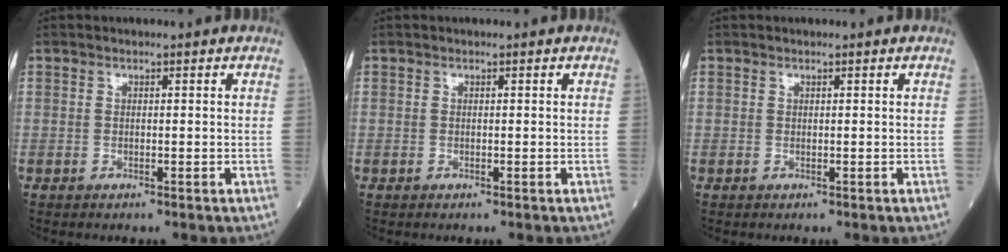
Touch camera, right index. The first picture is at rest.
{"total": 0.0}
{"total": 0.0}